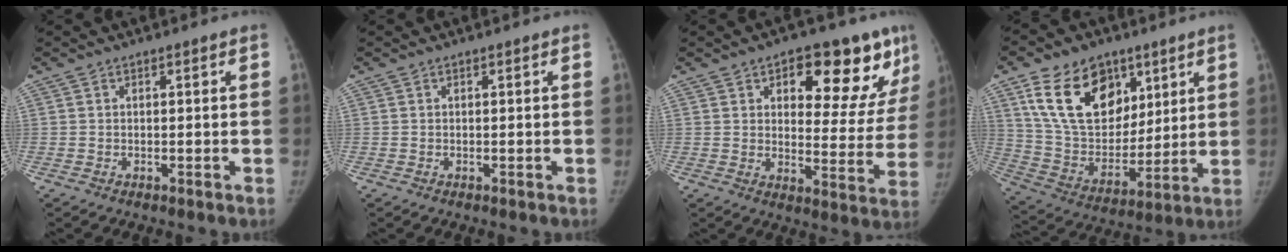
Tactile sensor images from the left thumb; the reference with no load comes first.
{"total": 0.0}
{"total": 19.2, "force": [10.0, 9.0, 13.7], "torque": [-0.116, -0.035, 0.133]}
{"total": 20.4, "force": [10.2, 13.6, 11.3], "torque": [-0.159, -0.040, 0.192]}